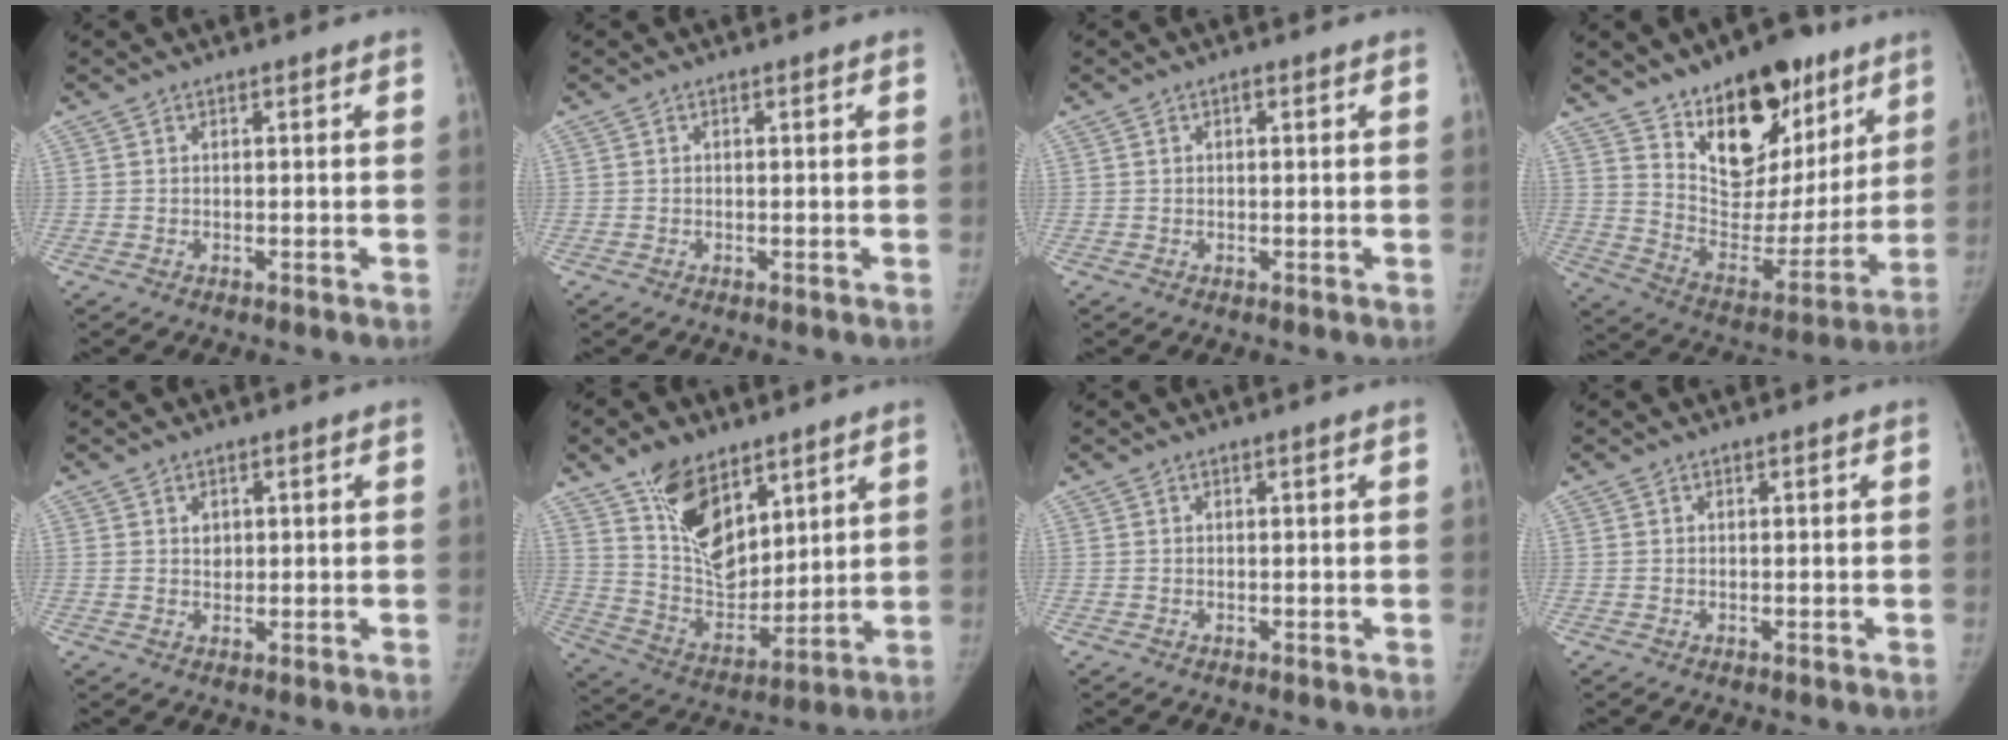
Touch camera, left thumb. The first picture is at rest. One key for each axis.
{"total": 0.0}
{"total": 0.8, "fx": 0.3, "fy": 0.4, "fz": 0.6, "tx": -0.007, "ty": 0.002, "tz": 0.004}
{"total": 22.5, "fx": 14.1, "fy": 12.2, "fz": 12.6, "tx": -0.132, "ty": -0.080, "tz": 0.229}
{"total": 1.9, "fx": 0.7, "fy": 1.5, "fz": 1.0, "tx": -0.005, "ty": -0.005, "tz": 0.014}
{"total": 15.8, "fx": 9.3, "fy": 8.9, "fz": 9.2, "tx": -0.114, "ty": -0.059, "tz": 0.184}
{"total": 0.0}
{"total": 0.0}